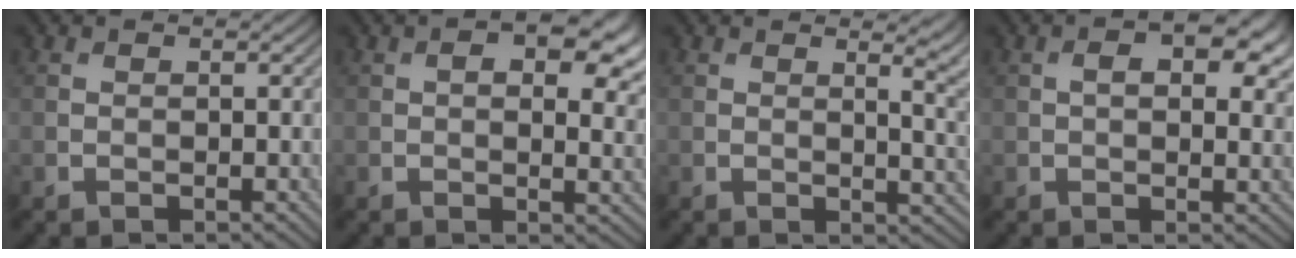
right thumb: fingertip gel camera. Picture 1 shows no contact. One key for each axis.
{"total": 9.5, "fx": 3.4, "fy": 4.9, "fz": 7.4, "tx": -0.102, "ty": -0.001, "tz": 0.046}
{"total": 6.4, "fx": 2.2, "fy": 2.6, "fz": 5.4, "tx": -0.047, "ty": 0.006, "tz": 0.024}
{"total": 7.3, "fx": 2.5, "fy": 3.9, "fz": 5.7, "tx": -0.083, "ty": 0.002, "tz": 0.033}